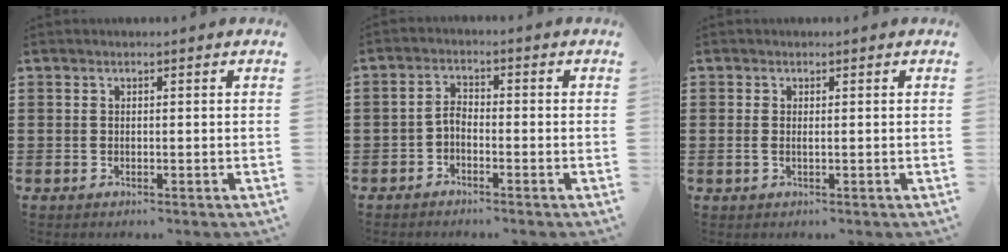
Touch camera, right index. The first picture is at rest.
{"total": 2.2, "force": [-1.5, 0.8, 1.4], "torque": [-0.036, 0.005, -0.034]}
{"total": 0.8, "force": [0.1, 0.2, 0.8], "torque": [-0.017, -0.001, 0.003]}